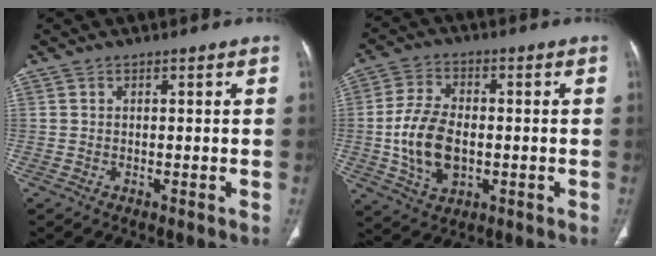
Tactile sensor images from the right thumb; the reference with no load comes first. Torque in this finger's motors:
{"motor_torque": [-0.40, 0.83, 0.72, 0.73, 0.38]}